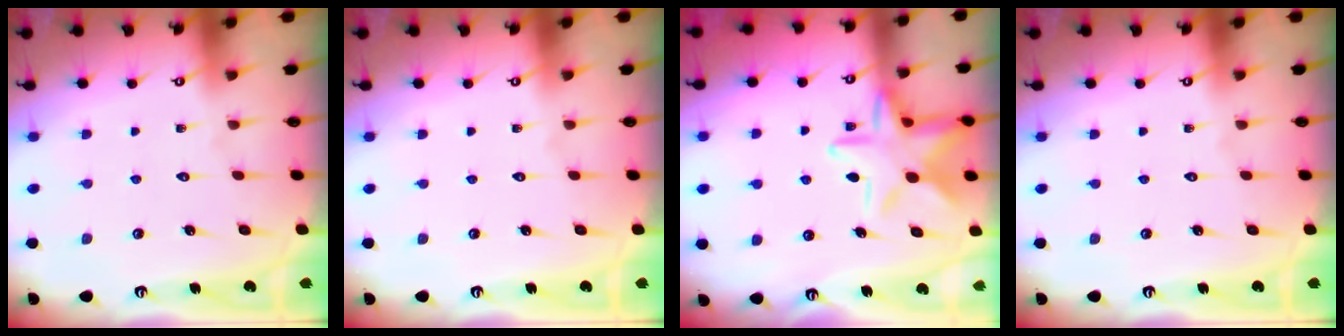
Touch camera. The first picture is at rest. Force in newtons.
{"total": 0.0}
{"total": 14.0, "press": 13.9, "slide": 1.0}
{"total": 0.0}